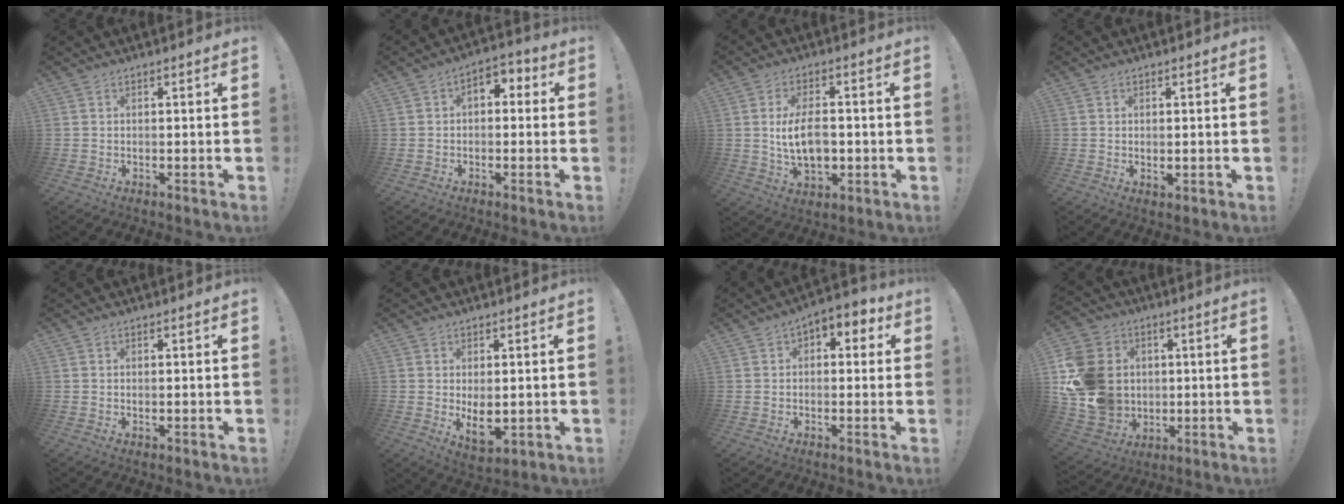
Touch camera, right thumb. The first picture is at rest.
{"total": 4.3, "force": [-0.5, 3.2, 2.8], "torque": [-0.032, 0.013, -0.011]}
{"total": 11.7, "force": [-0.5, 6.9, 9.4], "torque": [-0.161, -0.005, -0.013]}
{"total": 1.3, "force": [0.3, 0.6, 1.2], "torque": [-0.012, -0.002, 0.004]}
{"total": 0.5, "force": [0.3, 0.1, 0.4], "torque": [0.000, -0.003, 0.004]}
{"total": 7.1, "force": [0.4, 3.7, 6.0], "torque": [-0.082, -0.016, 0.011]}
{"total": 4.1, "force": [0.3, 3.2, 2.6], "torque": [-0.024, 0.004, 0.002]}
{"total": 19.0, "force": [1.2, 16.2, 9.7], "torque": [-0.200, 0.006, 0.037]}